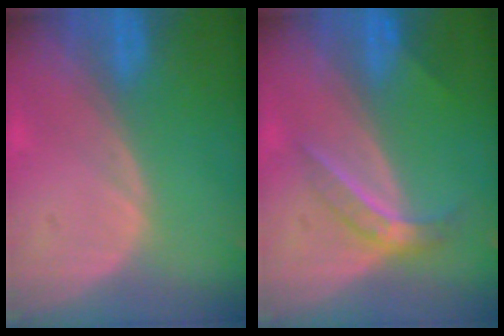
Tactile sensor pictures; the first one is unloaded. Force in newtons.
{"total": 4.6, "press": 4.1, "slide": 2.3}